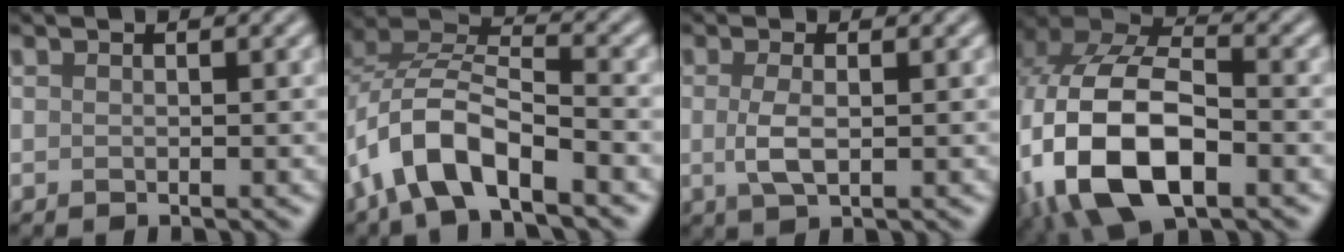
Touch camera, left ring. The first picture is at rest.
{"total": 7.9, "force": [-4.2, 3.4, 5.8], "torque": [-0.106, 0.009, -0.085]}
{"total": 2.4, "force": [0.0, 0.9, 2.2], "torque": [-0.052, -0.003, -0.002]}
{"total": 13.8, "force": [-4.6, 7.8, 10.5], "torque": [-0.228, -0.014, -0.084]}